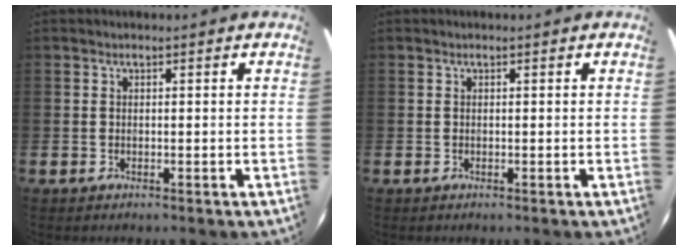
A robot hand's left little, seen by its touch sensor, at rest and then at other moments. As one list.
[{"total": 0.0}]